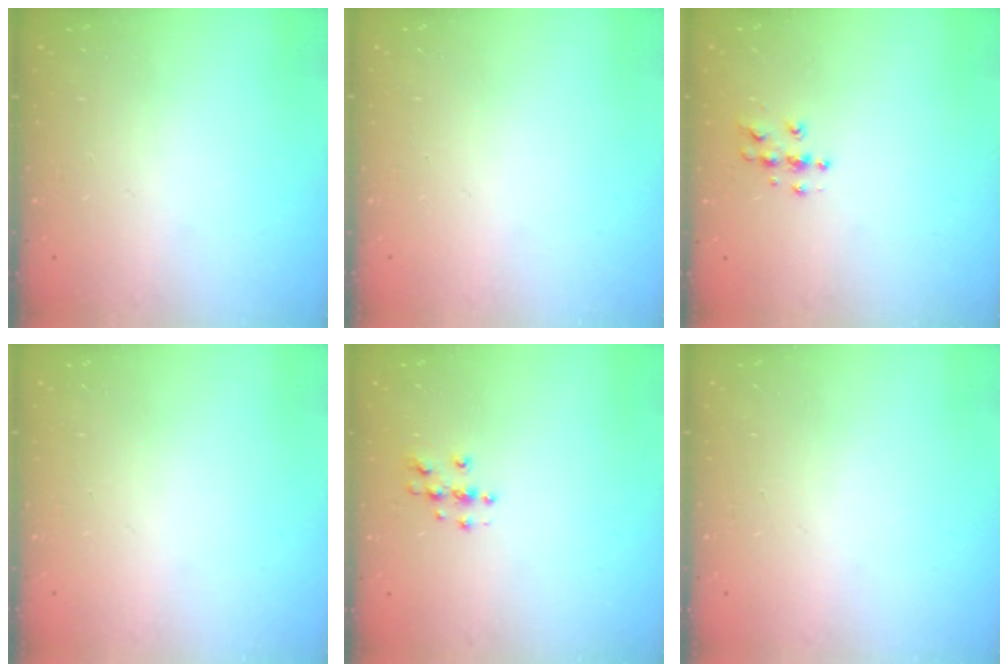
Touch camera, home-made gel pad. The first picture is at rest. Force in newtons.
{"total": 0.0}
{"total": 4.3, "press": 4.3, "slide": 0.4}
{"total": 0.0}
{"total": 3.7, "press": 3.7, "slide": 0.2}
{"total": 0.0}